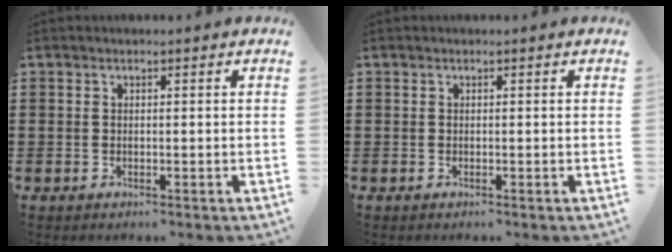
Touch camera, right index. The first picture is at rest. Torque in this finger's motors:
{"motor_torque": [-0.88, 1.25, 0.03, 0.00]}